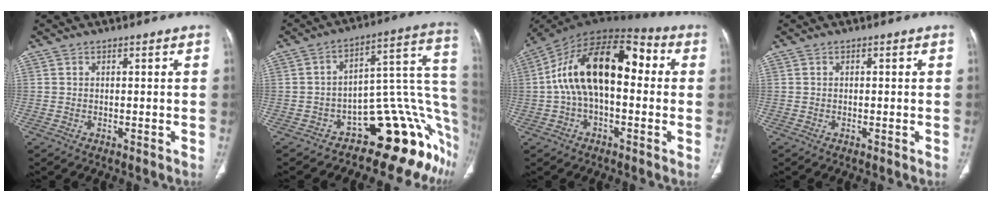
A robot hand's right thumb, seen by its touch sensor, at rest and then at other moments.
{"total": 20.6, "force": [-10.0, 9.6, 15.2], "torque": [-0.064, 0.132, -0.125]}
{"total": 19.2, "force": [1.4, 10.2, 16.2], "torque": [-0.267, 0.053, 0.013]}
{"total": 0.0}